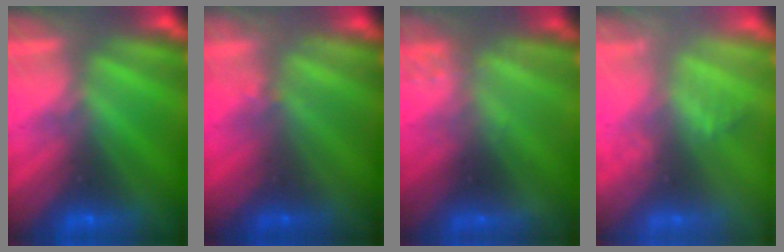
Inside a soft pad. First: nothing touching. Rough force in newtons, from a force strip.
{"total": 2.3}
{"total": 2.2}
{"total": 2.1}